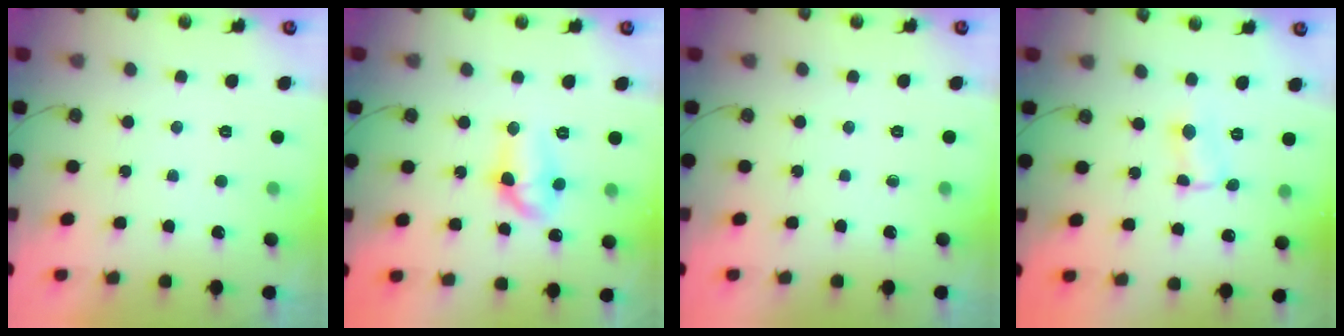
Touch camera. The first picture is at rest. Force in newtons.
{"total": 9.7, "press": 9.7, "slide": 1.1}
{"total": 0.0}
{"total": 1.6, "press": 1.6, "slide": 0.3}